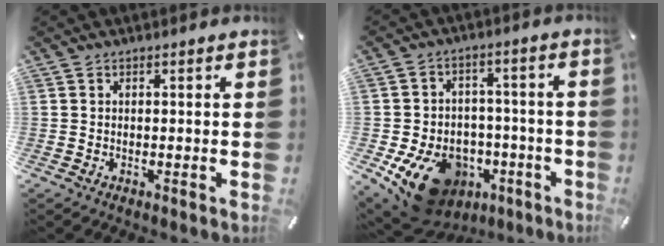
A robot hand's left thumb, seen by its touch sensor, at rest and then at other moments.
{"total": 15.8, "force": [-7.8, 11.0, 8.2], "torque": [-0.142, 0.048, -0.118]}